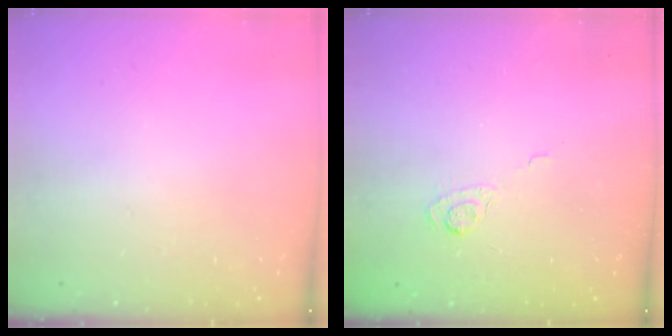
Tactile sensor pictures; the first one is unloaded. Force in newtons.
{"total": 3.2, "press": 2.8, "slide": 1.5}